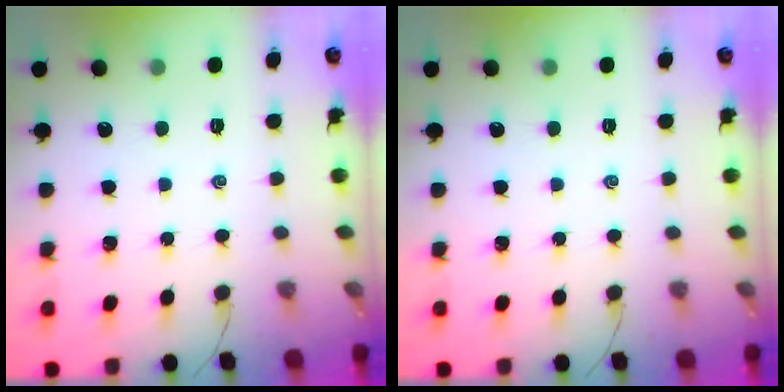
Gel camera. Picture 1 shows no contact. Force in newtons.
{"total": 0.0}